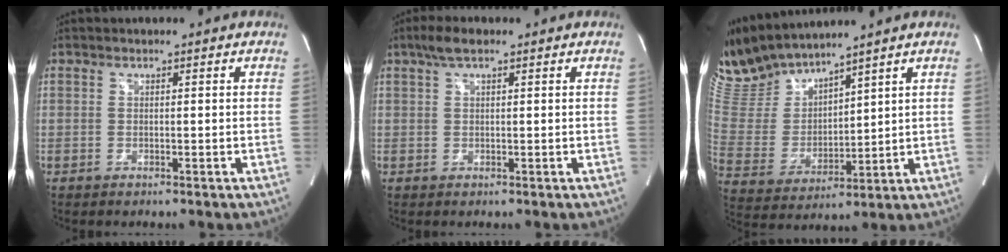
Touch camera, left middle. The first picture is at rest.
{"total": 3.1, "force": [2.1, 0.9, 2.2], "torque": [-0.050, 0.016, 0.040]}
{"total": 12.1, "force": [11.4, 1.4, 3.8], "torque": [-0.096, 0.000, 0.248]}